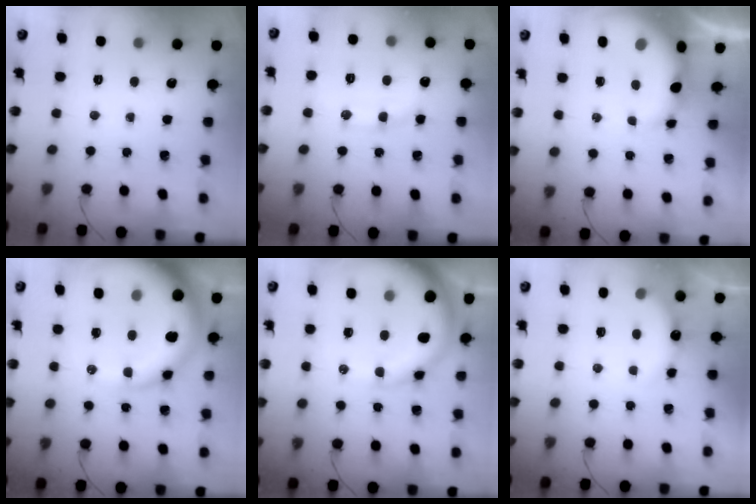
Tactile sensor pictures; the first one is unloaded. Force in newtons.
{"total": 11.6, "press": 11.5, "slide": 1.1}
{"total": 7.8, "press": 7.7, "slide": 1.5}
{"total": 21.8, "press": 21.2, "slide": 5.2}
{"total": 15.8, "press": 15.5, "slide": 3.0}
{"total": 6.3, "press": 6.1, "slide": 1.4}